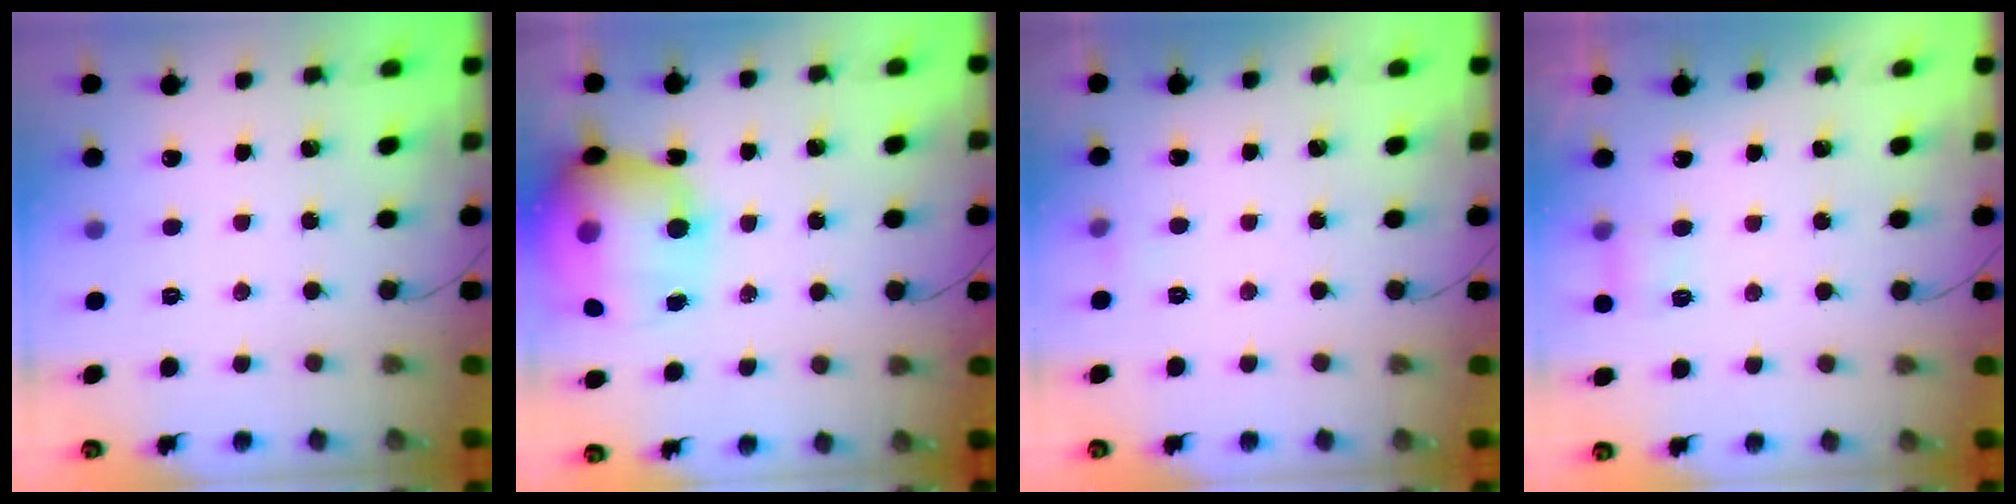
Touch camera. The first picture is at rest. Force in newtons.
{"total": 24.1, "press": 23.7, "slide": 4.4}
{"total": 3.2, "press": 2.9, "slide": 1.3}
{"total": 4.0, "press": 3.8, "slide": 1.2}